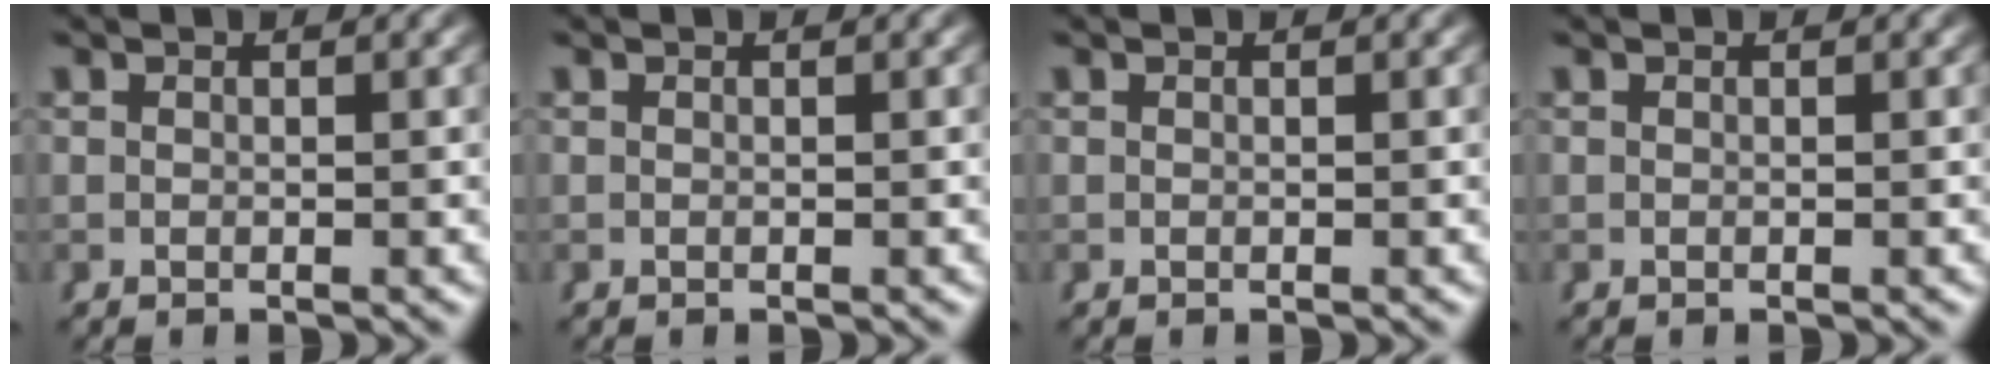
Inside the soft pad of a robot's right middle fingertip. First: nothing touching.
{"total": 0.0}
{"total": 0.0}
{"total": 0.0}